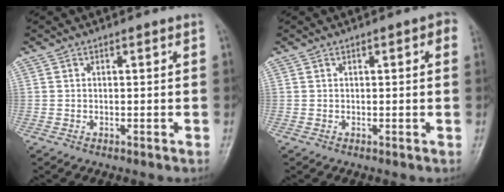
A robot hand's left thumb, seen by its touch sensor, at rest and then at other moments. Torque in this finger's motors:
{"motor_torque": [-0.06, 0.15, -0.03, -0.04, 0.05]}